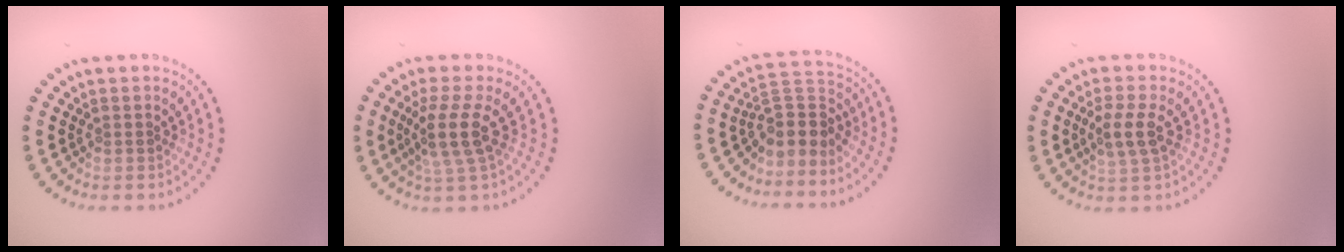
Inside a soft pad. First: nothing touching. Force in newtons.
{"total": 3.7, "press": 2.8, "slide": 2.4}
{"total": 3.4, "press": 2.5, "slide": 2.2}
{"total": 2.8, "press": 2.6, "slide": 0.9}